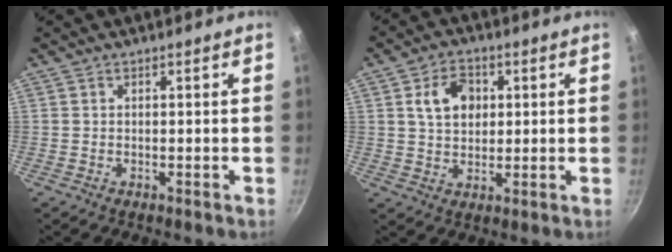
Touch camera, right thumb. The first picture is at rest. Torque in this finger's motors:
{"motor_torque": [0.00, 0.03, 0.01, 0.11, 0.03]}